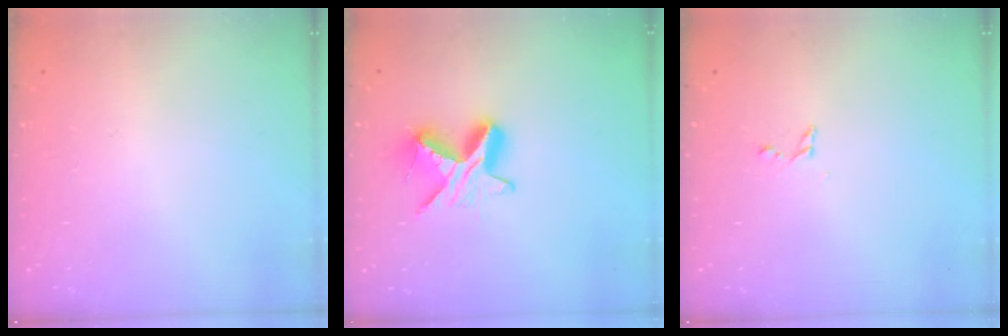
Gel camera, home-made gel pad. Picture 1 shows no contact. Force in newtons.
{"total": 9.1, "press": 9.0, "slide": 1.2}
{"total": 2.5, "press": 2.5, "slide": 0.2}